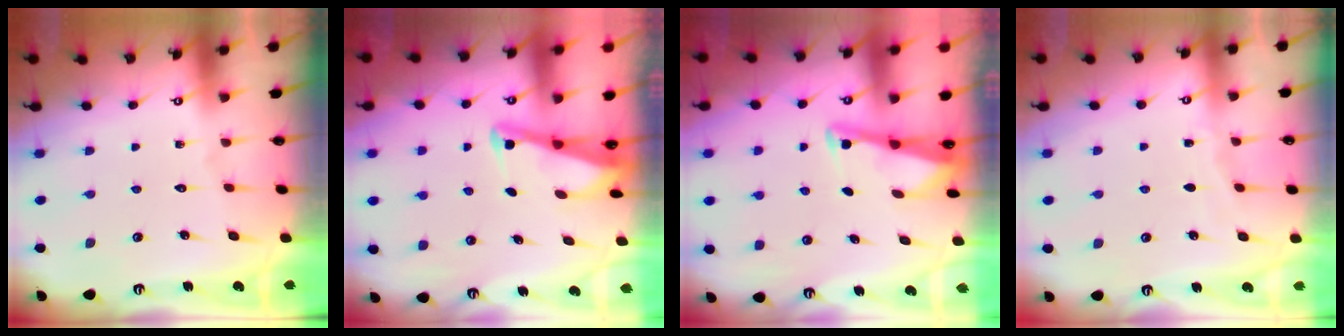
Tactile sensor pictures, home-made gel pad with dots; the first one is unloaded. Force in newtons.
{"total": 2.8, "press": 2.8, "slide": 0.3}
{"total": 3.0, "press": 3.0, "slide": 0.3}
{"total": 3.0, "press": 3.0, "slide": 0.4}